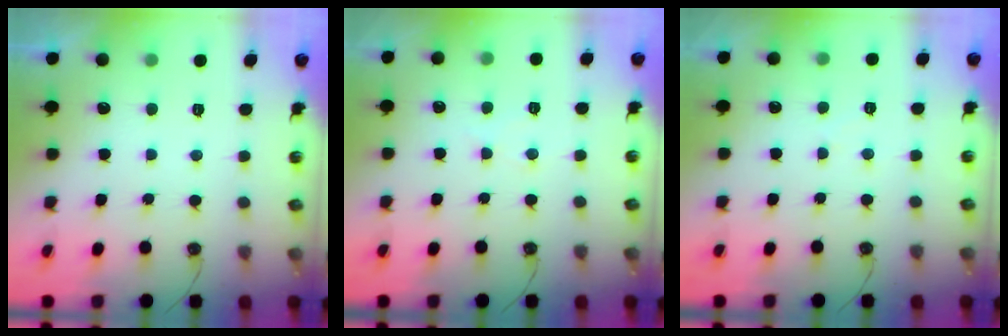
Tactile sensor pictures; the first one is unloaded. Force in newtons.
{"total": 3.7, "press": 3.6, "slide": 0.7}
{"total": 3.5, "press": 3.5, "slide": 0.5}